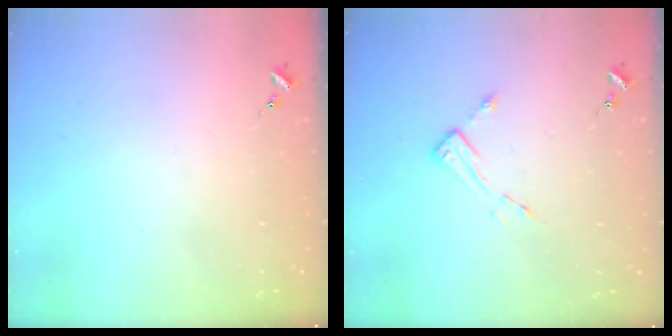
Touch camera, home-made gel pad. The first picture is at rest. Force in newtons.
{"total": 4.4, "press": 4.4, "slide": 0.3}